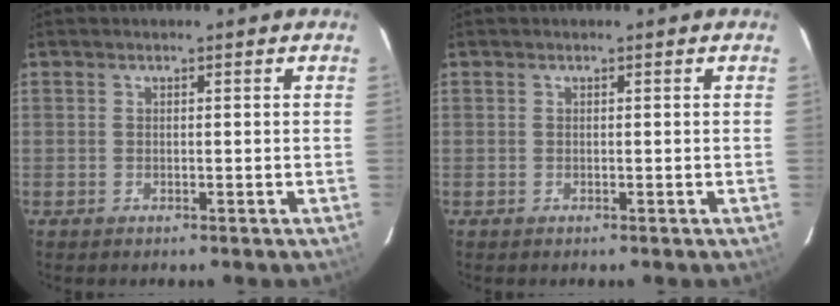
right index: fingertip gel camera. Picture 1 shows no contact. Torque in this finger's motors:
{"motor_torque": [0.00, 0.00, 0.04, -0.01]}